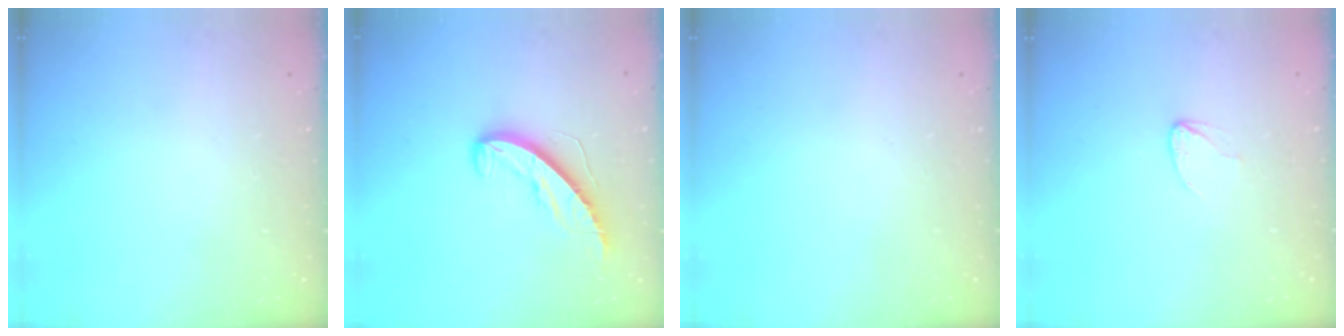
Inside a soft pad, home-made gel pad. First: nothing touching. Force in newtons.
{"total": 8.5, "press": 8.5, "slide": 0.4}
{"total": 0.0}
{"total": 2.7, "press": 2.7, "slide": 0.3}